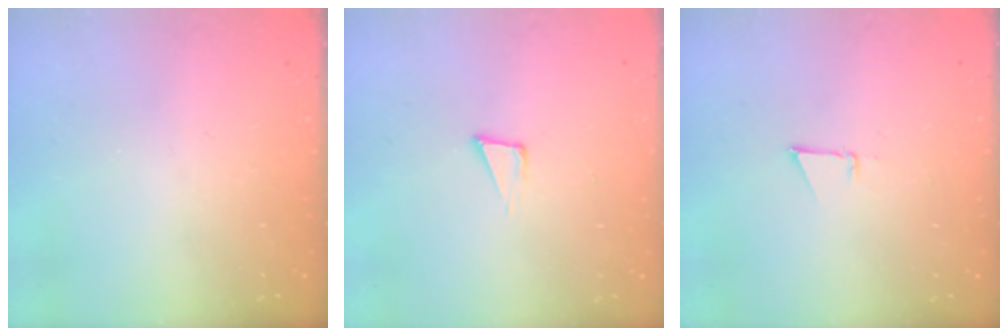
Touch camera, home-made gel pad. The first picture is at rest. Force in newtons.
{"total": 4.0, "press": 2.8, "slide": 2.9}
{"total": 3.0, "press": 2.9, "slide": 0.8}